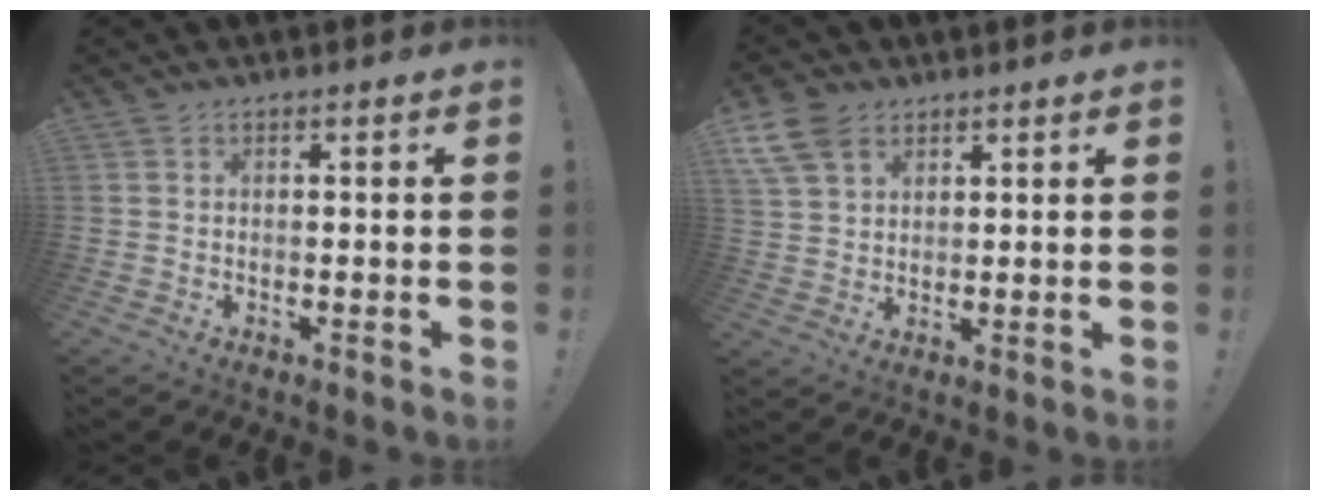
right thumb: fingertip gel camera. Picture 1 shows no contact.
{"total": 9.2, "force": [5.5, 5.8, 4.5], "torque": [-0.082, -0.020, 0.107]}